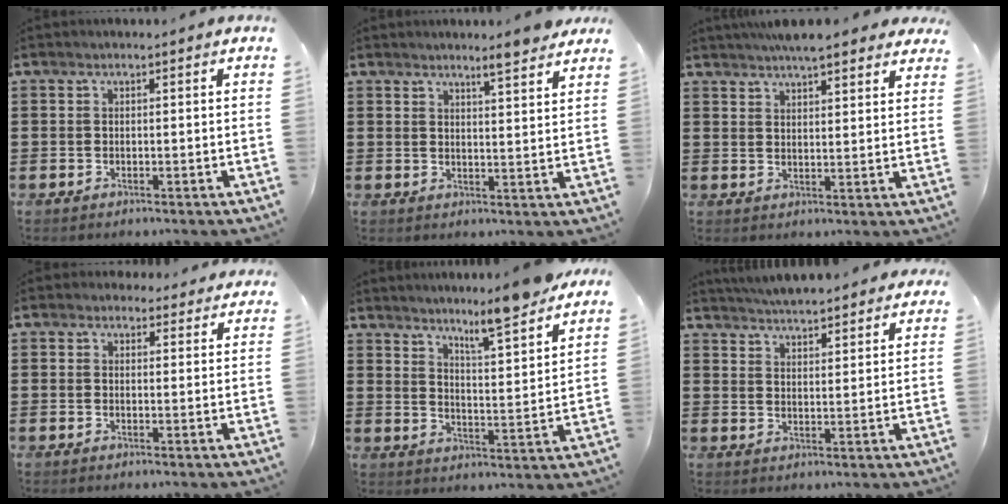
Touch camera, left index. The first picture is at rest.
{"total": 4.5, "force": [4.1, -0.4, 1.8], "torque": [-0.038, -0.017, 0.070]}
{"total": 5.7, "force": [5.1, 0.9, 2.3], "torque": [-0.056, -0.006, 0.095]}
{"total": 2.5, "force": [2.3, 1.1, 0.3], "torque": [-0.005, -0.001, 0.040]}
{"total": 7.8, "force": [7.2, -0.2, 3.2], "torque": [-0.058, -0.050, 0.119]}
{"total": 4.7, "force": [4.7, 0.2, 0.6], "torque": [-0.028, -0.018, 0.084]}